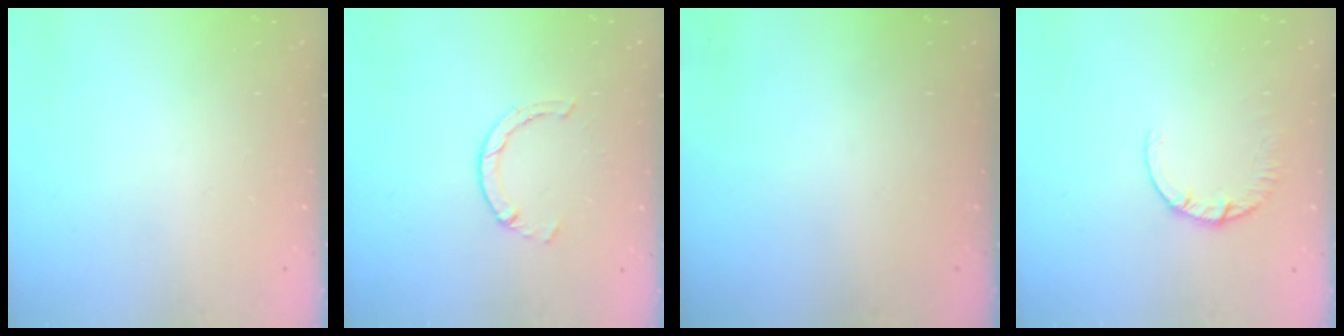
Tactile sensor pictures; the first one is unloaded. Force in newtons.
{"total": 2.9, "press": 2.9, "slide": 0.4}
{"total": 0.0}
{"total": 2.4, "press": 2.4, "slide": 0.2}